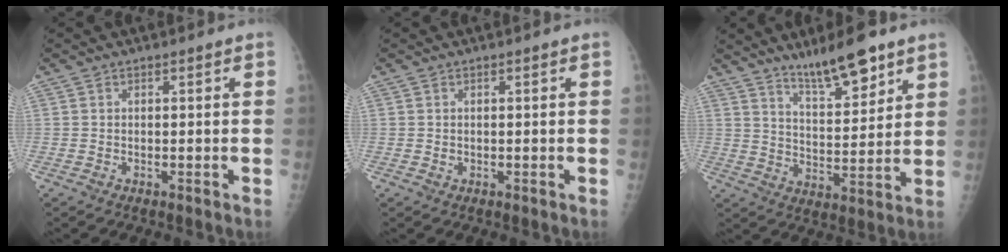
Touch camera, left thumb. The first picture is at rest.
{"total": 0.6, "force": [0.2, 0.3, 0.5], "torque": [-0.003, 0.000, 0.005]}
{"total": 11.7, "force": [8.4, 2.8, 7.6], "torque": [-0.109, -0.057, 0.147]}